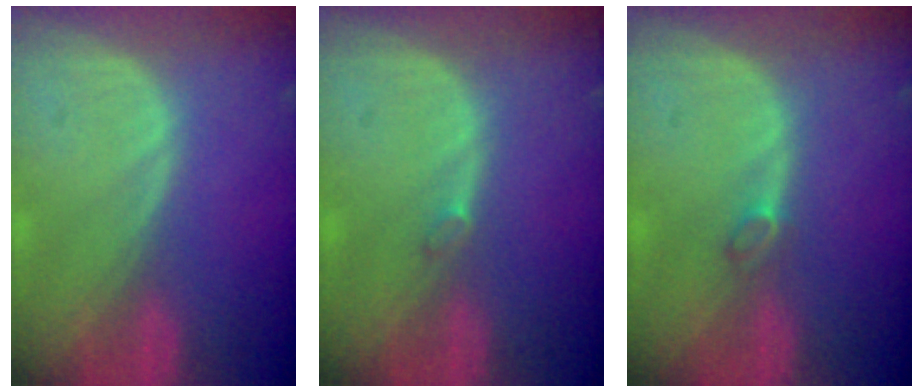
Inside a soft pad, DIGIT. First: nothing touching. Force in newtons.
{"total": 0.8, "press": 0.8, "slide": 0.2}
{"total": 1.4, "press": 1.3, "slide": 0.3}